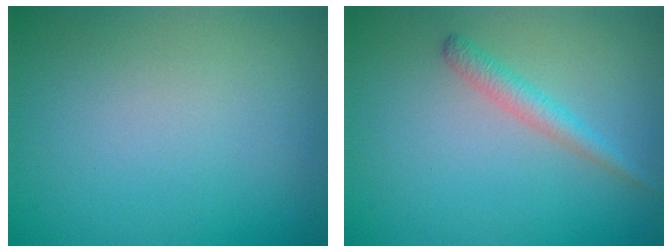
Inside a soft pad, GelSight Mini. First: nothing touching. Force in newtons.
{"total": 1.9, "press": 1.9, "slide": 0.0}